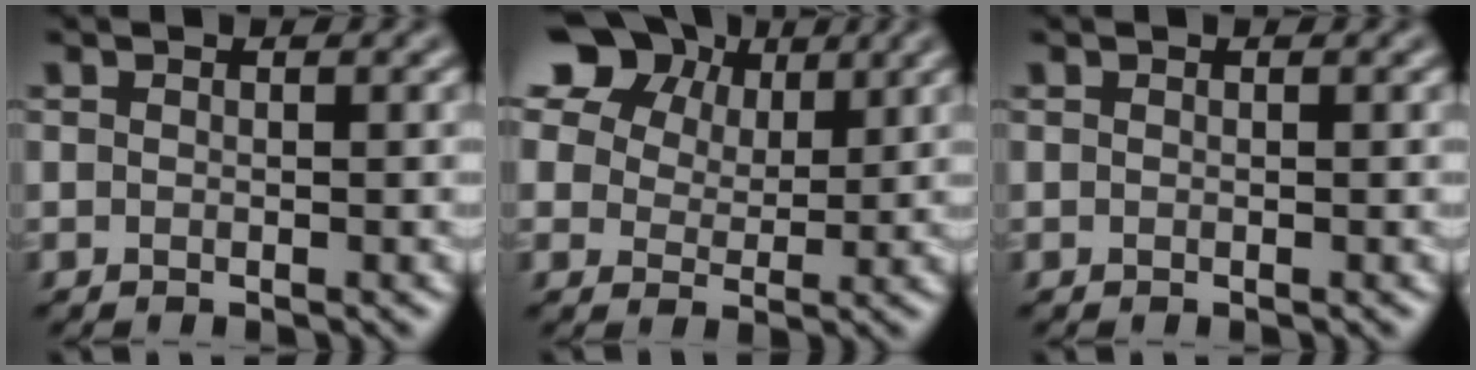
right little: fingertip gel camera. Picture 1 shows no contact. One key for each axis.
{"total": 13.0, "fx": 7.9, "fy": 8.3, "fz": 6.2, "tx": -0.140, "ty": 0.032, "tz": 0.146}
{"total": 0.0}